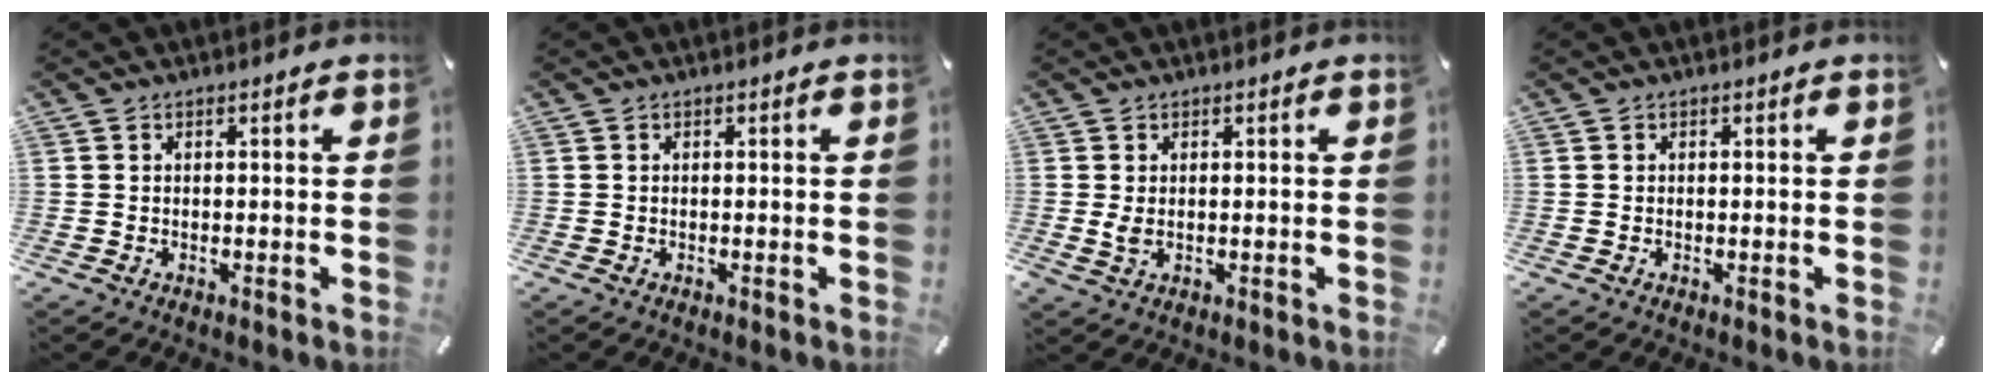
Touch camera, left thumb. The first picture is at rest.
{"total": 0.0}
{"total": 2.4, "force": [0.1, 1.3, 2.1], "torque": [-0.048, -0.006, -0.003]}
{"total": 0.0}